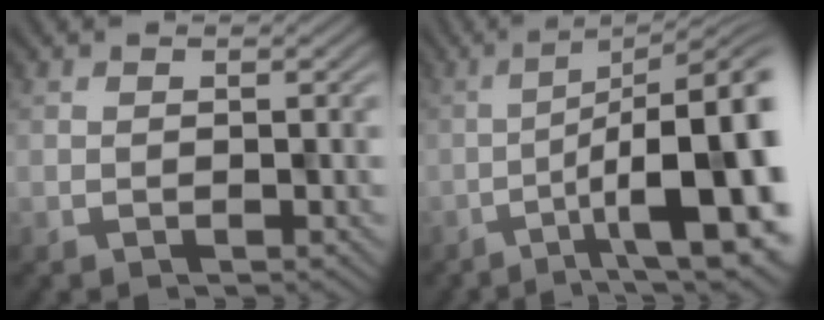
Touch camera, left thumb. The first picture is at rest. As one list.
[{"total": 14.0, "force": [-3.4, 4.2, 12.9], "torque": [-0.167, 0.000, -0.040]}]